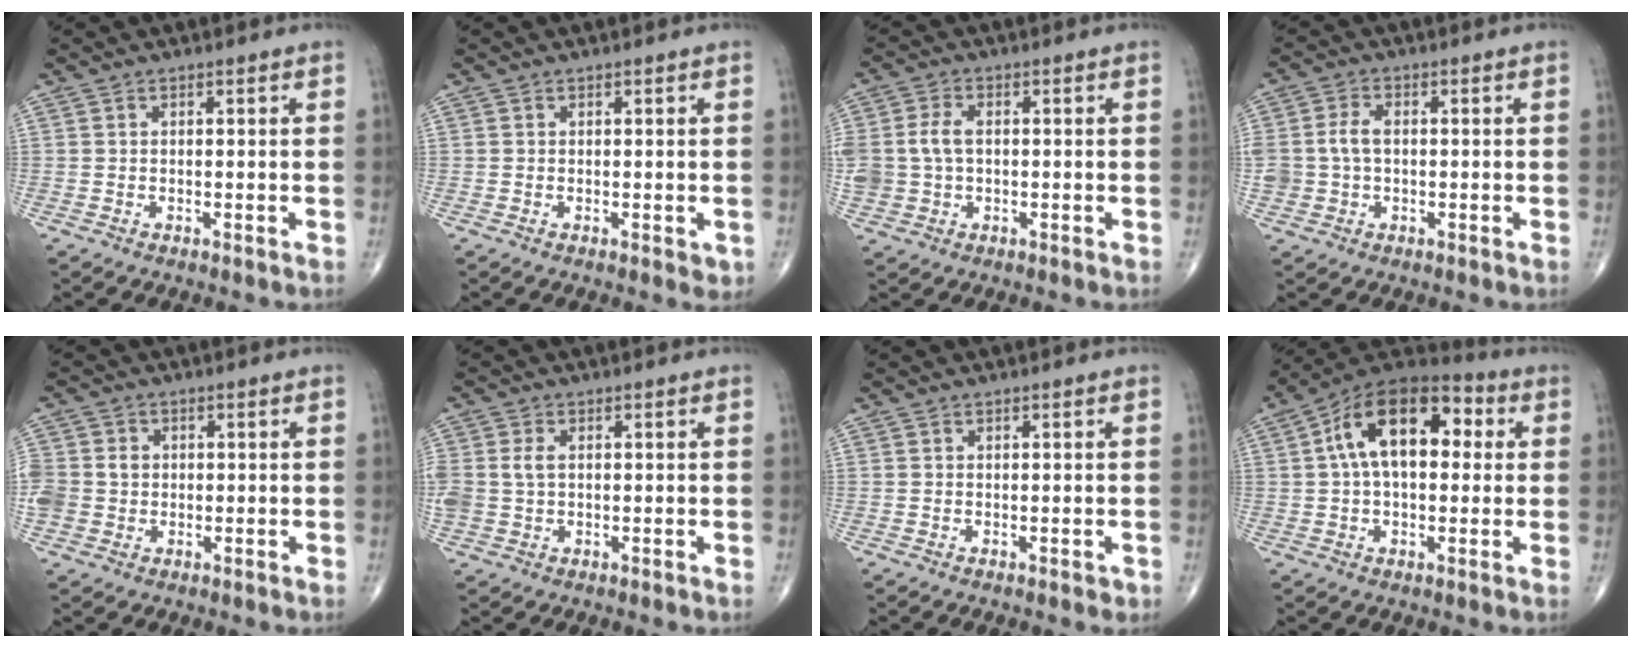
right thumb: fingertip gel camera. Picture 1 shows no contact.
{"total": 1.4, "force": [-0.2, 0.8, 1.1], "torque": [-0.008, -0.003, -0.003]}
{"total": 7.0, "force": [0.2, 4.9, 5.0], "torque": [-0.113, 0.013, 0.006]}
{"total": 5.5, "force": [0.0, 3.8, 3.9], "torque": [-0.087, 0.015, 0.001]}
{"total": 9.8, "force": [0.2, 8.8, 4.3], "torque": [-0.115, 0.023, 0.013]}
{"total": 4.4, "force": [0.4, 3.1, 3.1], "torque": [-0.078, 0.010, 0.012]}
{"total": 0.5, "force": [-0.1, 0.4, 0.3], "torque": [0.000, 0.000, -0.002]}
{"total": 17.2, "force": [3.2, 9.8, 13.8], "torque": [-0.206, 0.034, 0.042]}